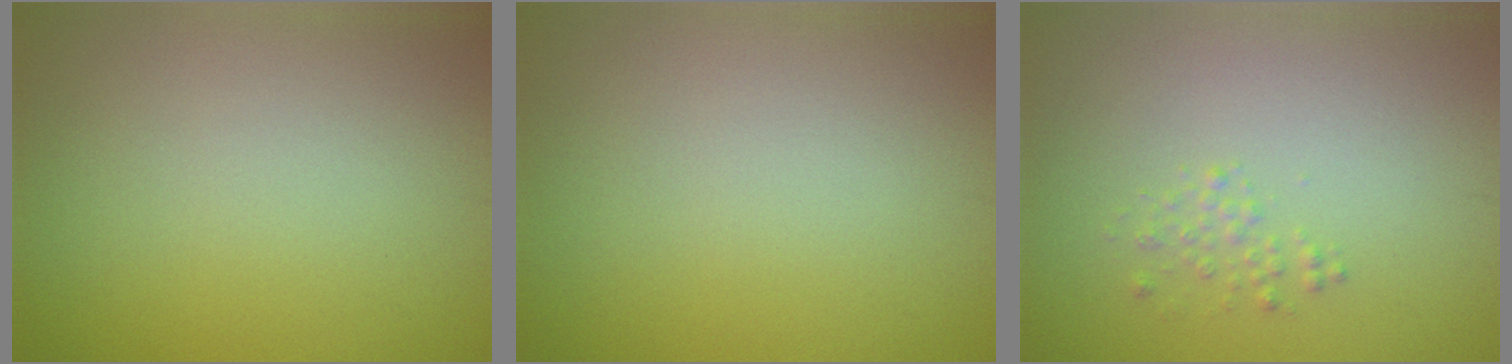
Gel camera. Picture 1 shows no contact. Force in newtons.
{"total": 0.0}
{"total": 0.9, "press": 0.9, "slide": 0.0}